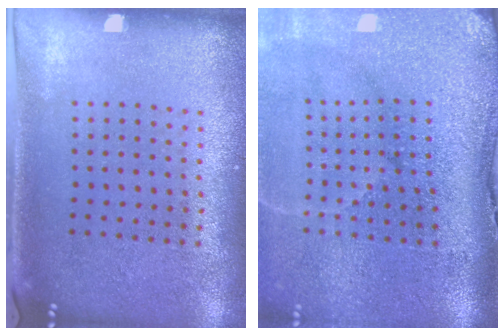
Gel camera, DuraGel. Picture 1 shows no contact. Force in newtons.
{"total": 4.8, "press": 3.8, "slide": 3.0}